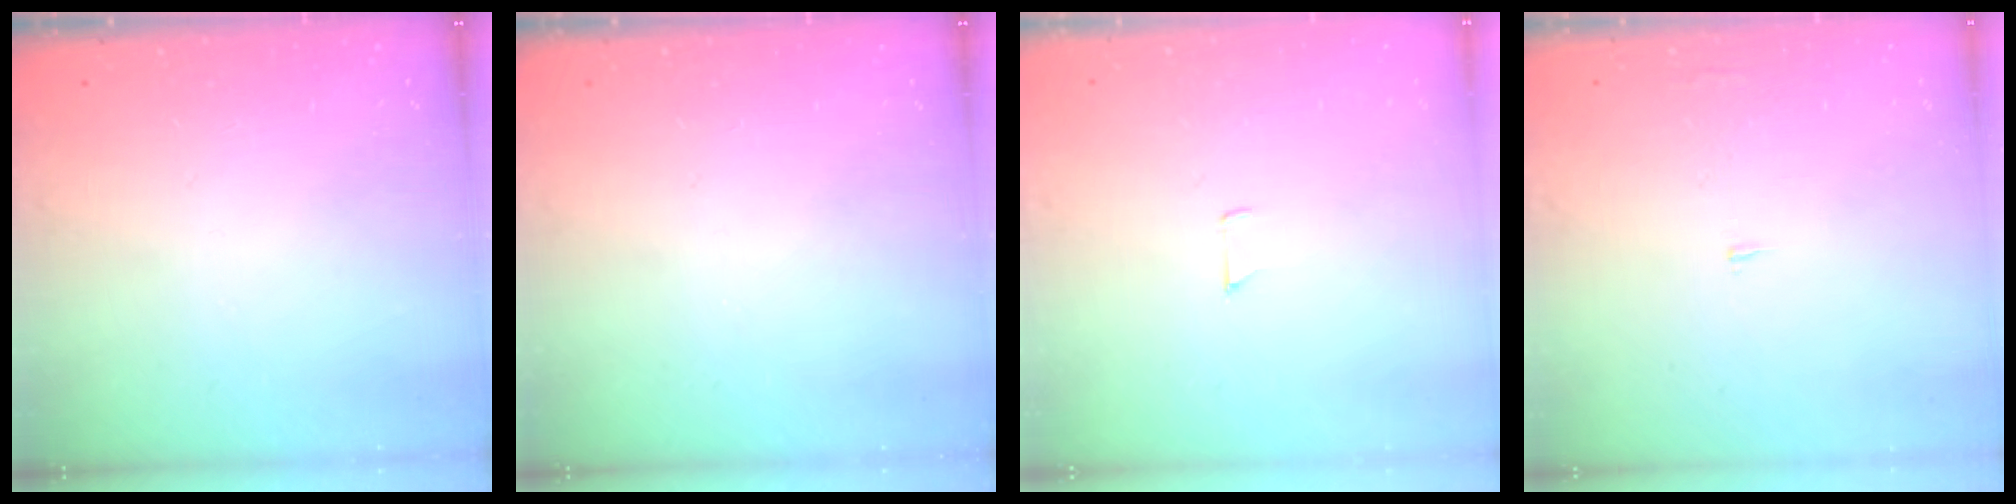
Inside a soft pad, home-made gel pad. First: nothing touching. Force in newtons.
{"total": 0.0}
{"total": 3.6, "press": 3.6, "slide": 0.3}
{"total": 2.5, "press": 2.5, "slide": 0.2}